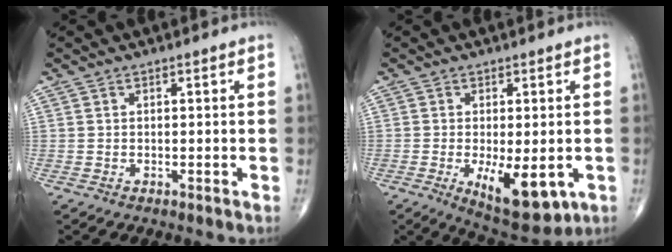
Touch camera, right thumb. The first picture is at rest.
{"total": 10.7, "force": [-2.9, 4.5, 9.3], "torque": [-0.132, -0.018, -0.032]}